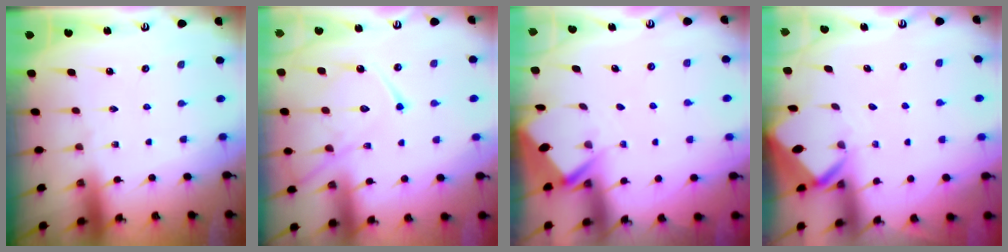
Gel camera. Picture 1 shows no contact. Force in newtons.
{"total": 14.1, "press": 14.0, "slide": 1.3}
{"total": 2.9, "press": 2.9, "slide": 0.3}
{"total": 3.4, "press": 3.4, "slide": 0.1}